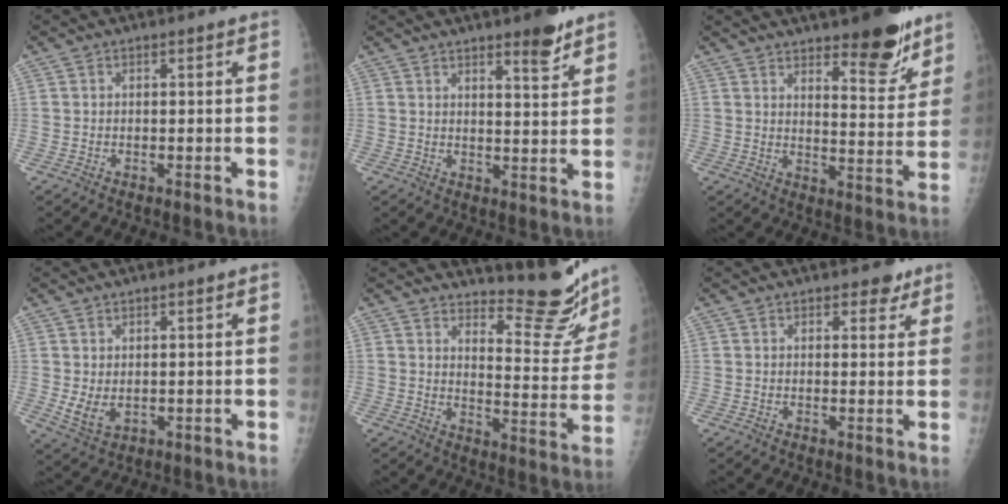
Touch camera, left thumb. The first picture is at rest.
{"total": 5.8, "force": [4.2, 1.2, 3.9], "torque": [-0.045, -0.030, 0.057]}
{"total": 12.1, "force": [8.6, 3.7, 7.7], "torque": [-0.072, -0.062, 0.127]}
{"total": 4.3, "force": [0.5, 2.7, 3.3], "torque": [-0.054, -0.012, 0.021]}
{"total": 13.7, "force": [12.9, 2.5, 4.1], "torque": [-0.027, -0.141, 0.168]}
{"total": 3.0, "force": [2.2, 1.7, 1.1], "torque": [0.008, -0.010, 0.026]}